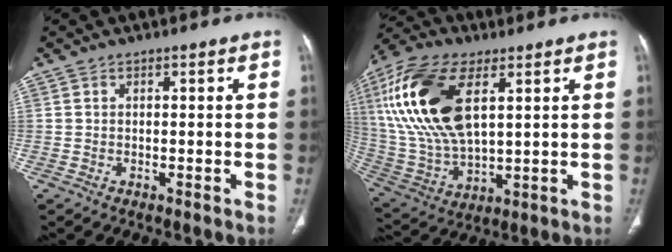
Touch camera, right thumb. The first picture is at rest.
{"total": 21.7, "force": [6.9, 10.8, 17.5], "torque": [-0.365, -0.012, 0.133]}